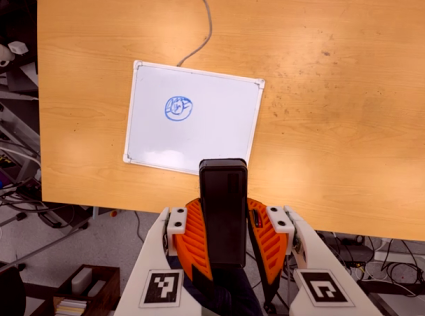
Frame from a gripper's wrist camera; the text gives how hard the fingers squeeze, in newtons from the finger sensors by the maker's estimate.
{"total": 10.9, "left": 8.7, "right": 13.2}